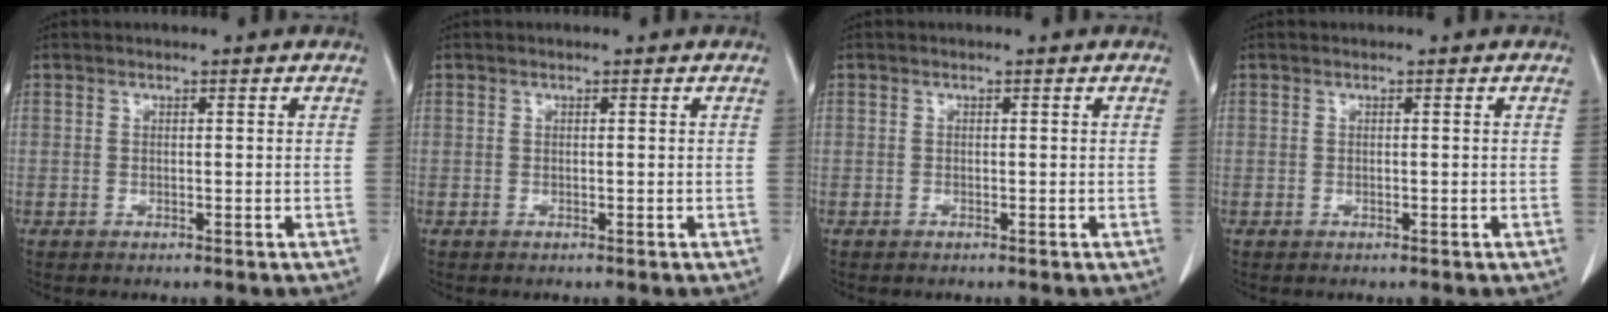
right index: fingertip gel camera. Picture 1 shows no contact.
{"total": 0.0}
{"total": 0.0}
{"total": 0.0}